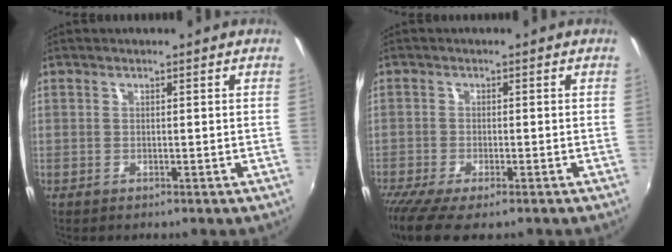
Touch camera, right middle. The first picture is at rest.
{"total": 7.9, "force": [-5.8, 1.6, 5.1], "torque": [-0.120, -0.040, -0.103]}